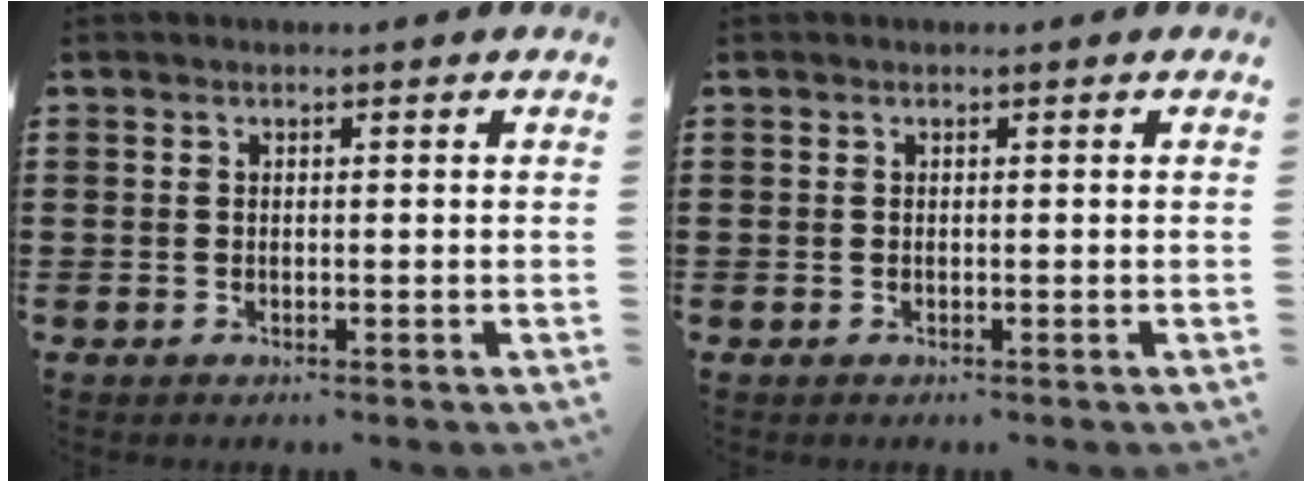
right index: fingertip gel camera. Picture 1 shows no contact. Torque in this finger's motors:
{"motor_torque": [1.52, 0.61, 0.00, 0.00]}